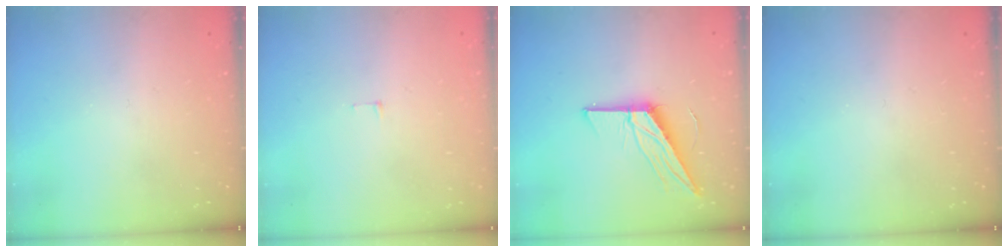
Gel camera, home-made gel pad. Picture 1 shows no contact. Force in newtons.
{"total": 3.8, "press": 3.8, "slide": 0.3}
{"total": 13.3, "press": 13.3, "slide": 0.7}
{"total": 0.0}